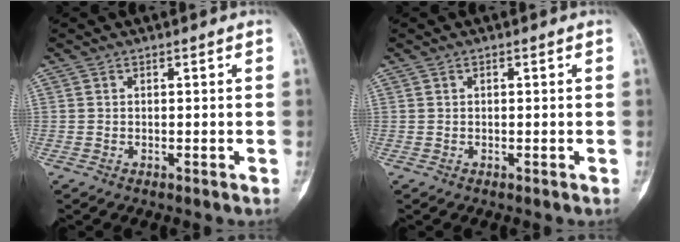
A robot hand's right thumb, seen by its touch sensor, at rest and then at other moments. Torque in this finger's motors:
{"motor_torque": [-0.27, -0.22, 0.14, -0.10, -0.09]}